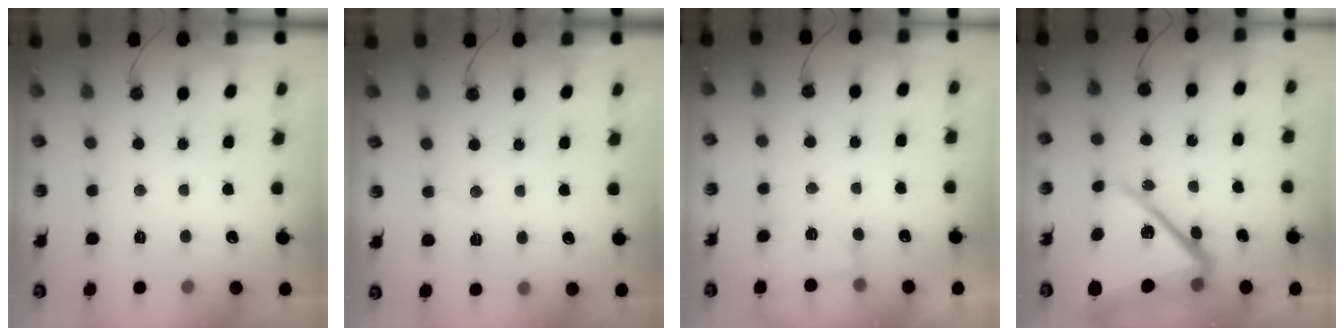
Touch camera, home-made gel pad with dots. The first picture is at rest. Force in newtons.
{"total": 4.4, "press": 3.9, "slide": 1.9}
{"total": 1.9, "press": 1.8, "slide": 0.6}
{"total": 19.6, "press": 19.5, "slide": 1.4}